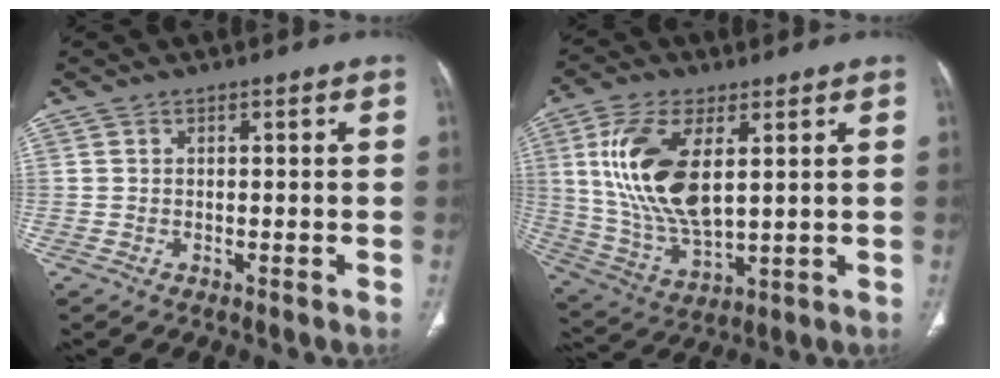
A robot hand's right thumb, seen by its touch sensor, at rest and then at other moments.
{"total": 17.1, "force": [4.2, 8.2, 14.4], "torque": [-0.293, -0.018, 0.089]}